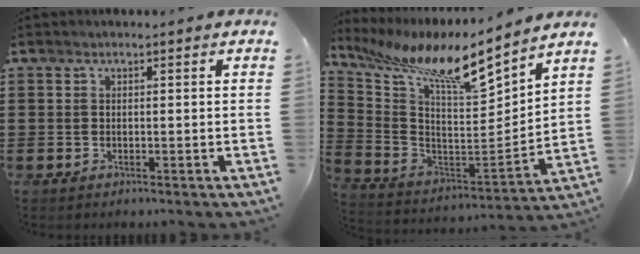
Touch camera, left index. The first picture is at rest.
{"total": 11.3, "force": [9.1, 1.8, 6.5], "torque": [-0.149, -0.067, 0.143]}